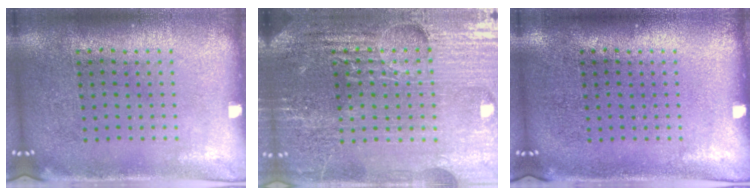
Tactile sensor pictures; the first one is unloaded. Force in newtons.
{"total": 5.3, "press": 4.8, "slide": 2.2}
{"total": 0.0}